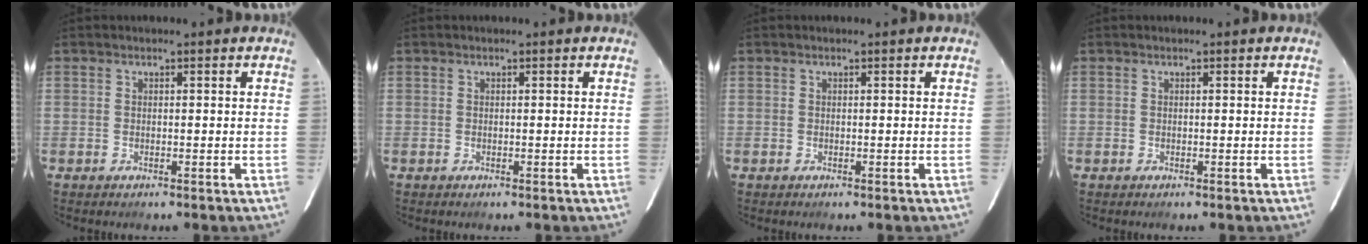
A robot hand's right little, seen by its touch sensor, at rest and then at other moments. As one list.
[{"total": 0.0}, {"total": 0.0}, {"total": 0.0}]